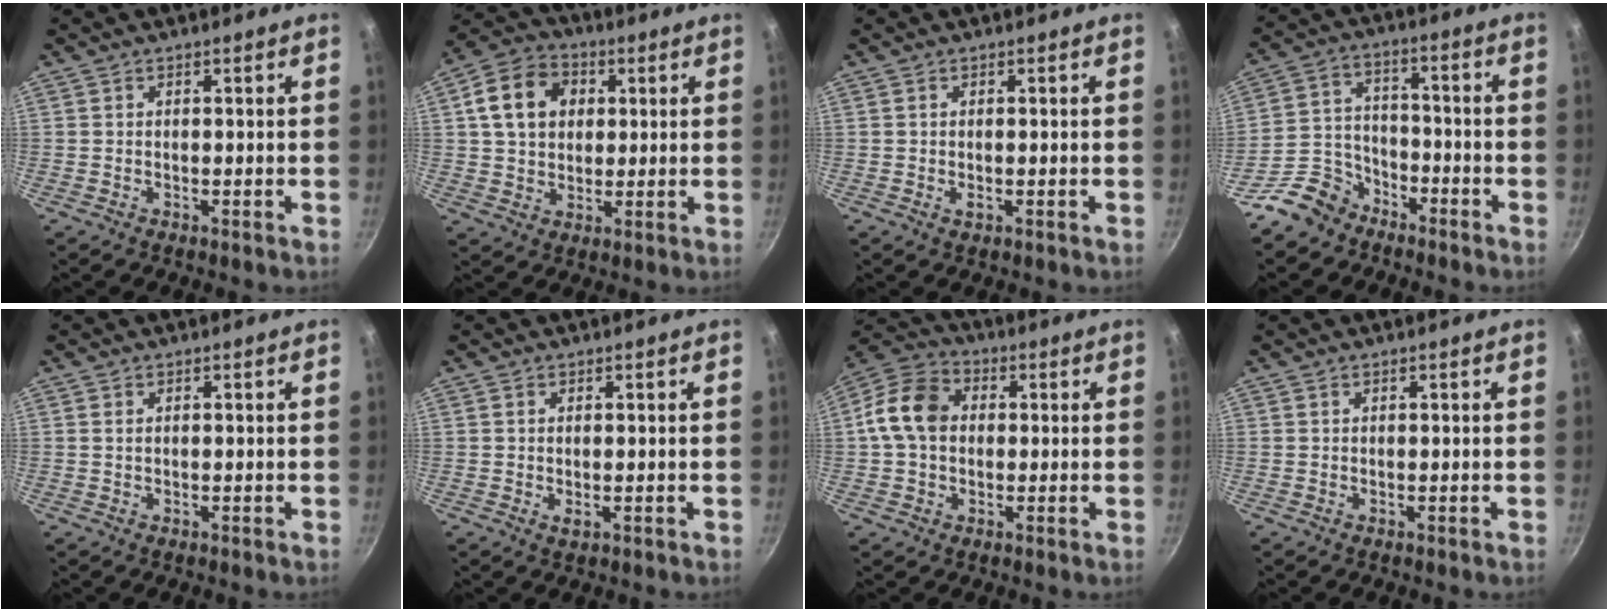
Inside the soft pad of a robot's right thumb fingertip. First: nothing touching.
{"total": 11.9, "force": [2.9, 9.3, 6.8], "torque": [-0.102, 0.011, 0.037]}
{"total": 0.9, "force": [-0.1, 0.4, 0.8], "torque": [-0.014, -0.003, 0.000]}
{"total": 9.3, "force": [-6.9, 5.8, 2.3], "torque": [-0.024, 0.062, -0.134]}
{"total": 0.6, "force": [0.2, 0.3, 0.4], "torque": [-0.009, 0.001, 0.002]}
{"total": 1.0, "force": [0.1, 0.5, 0.9], "torque": [-0.016, -0.005, 0.003]}
{"total": 11.0, "force": [0.7, 8.5, 6.9], "torque": [-0.101, 0.023, -0.006]}
{"total": 0.0}